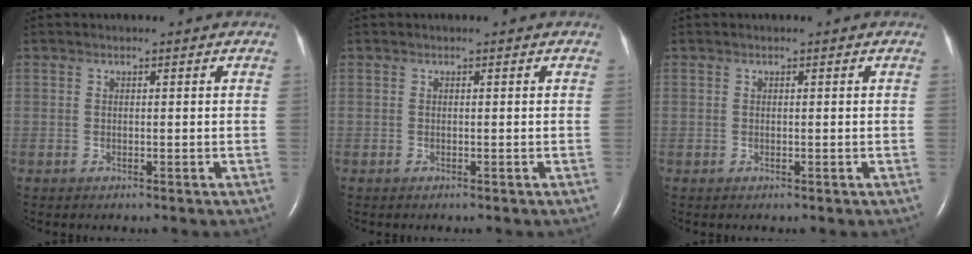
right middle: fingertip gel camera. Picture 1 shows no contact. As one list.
[{"total": 0.0}, {"total": 0.0}]